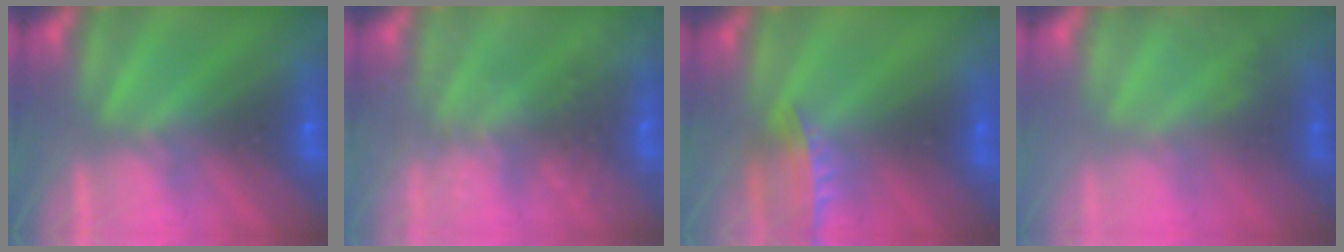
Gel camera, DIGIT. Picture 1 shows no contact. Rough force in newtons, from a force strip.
{"total": 9.1}
{"total": 7.1}
{"total": 2.8}